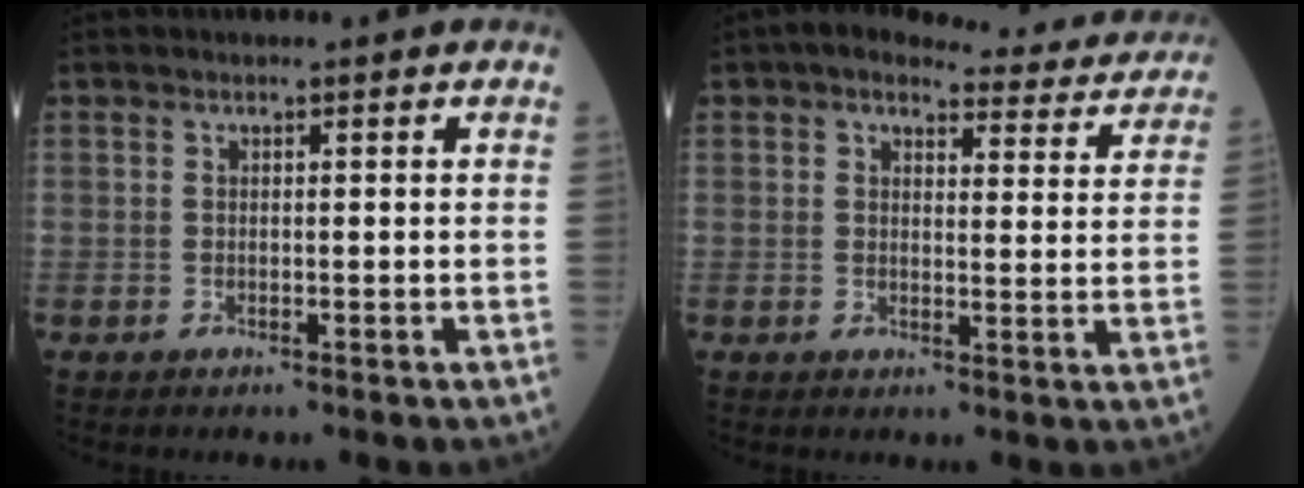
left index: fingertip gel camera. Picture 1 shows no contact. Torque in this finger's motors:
{"motor_torque": [1.02, -1.10, 0.14, 0.02]}